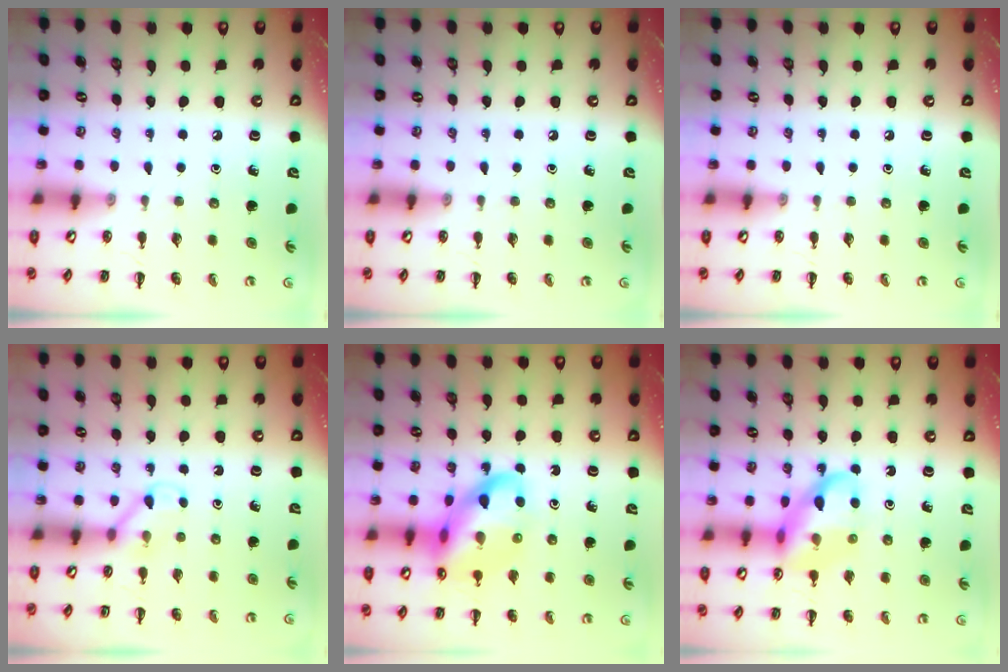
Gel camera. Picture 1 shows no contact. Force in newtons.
{"total": 0.0}
{"total": 0.0}
{"total": 4.5, "press": 4.2, "slide": 1.5}
{"total": 15.9, "press": 15.6, "slide": 2.9}
{"total": 13.9, "press": 13.7, "slide": 2.3}